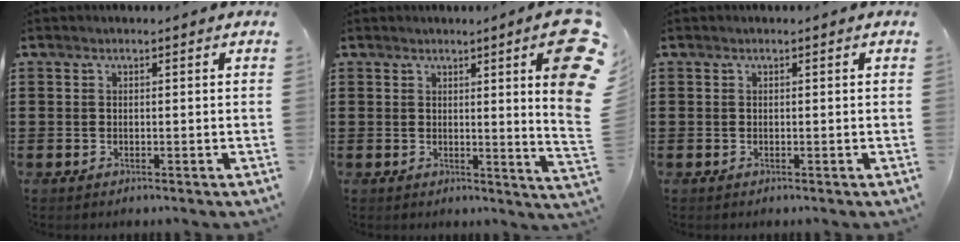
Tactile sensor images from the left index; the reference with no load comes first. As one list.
[{"total": 9.6, "force": [4.0, 0.5, 8.8], "torque": [-0.117, -0.035, 0.064]}, {"total": 0.0}]